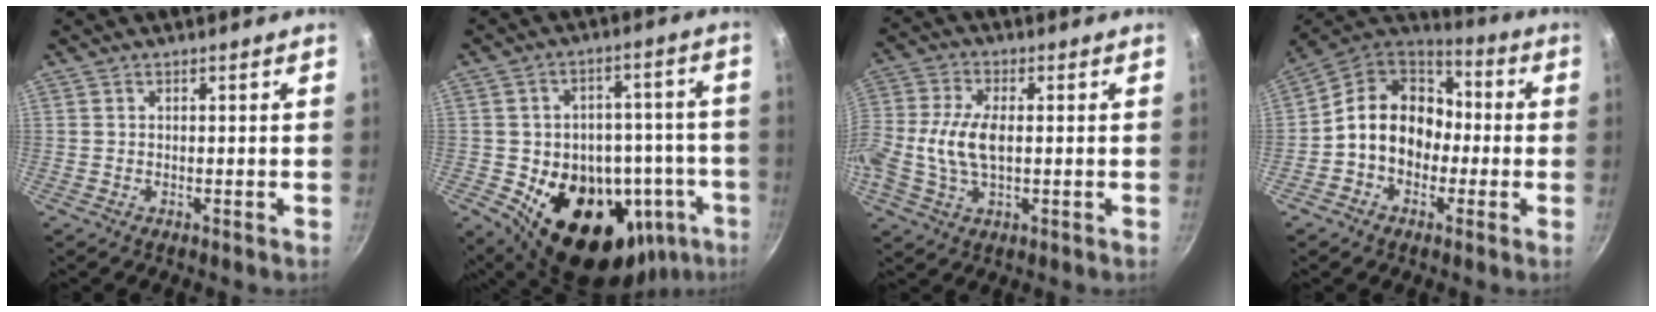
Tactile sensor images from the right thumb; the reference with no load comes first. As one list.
[{"total": 25.7, "force": [-9.2, 17.0, 17.1], "torque": [-0.201, 0.018, -0.111]}, {"total": 10.0, "force": [-0.3, 5.4, 8.4], "torque": [-0.179, 0.013, -0.016]}, {"total": 14.6, "force": [-1.2, 11.8, 8.5], "torque": [-0.098, 0.046, -0.039]}]